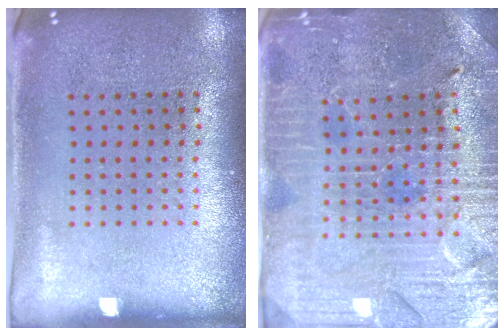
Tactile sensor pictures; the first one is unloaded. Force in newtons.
{"total": 3.3, "press": 3.2, "slide": 0.5}